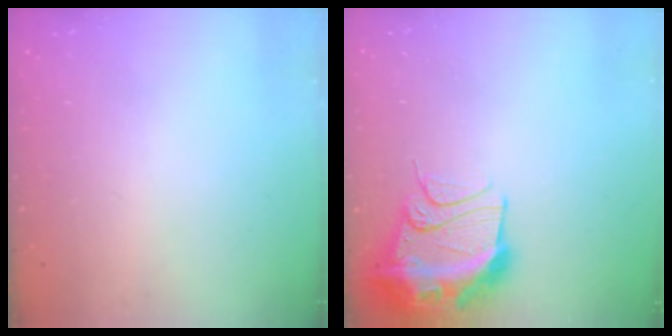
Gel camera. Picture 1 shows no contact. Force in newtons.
{"total": 15.8, "press": 15.7, "slide": 1.6}